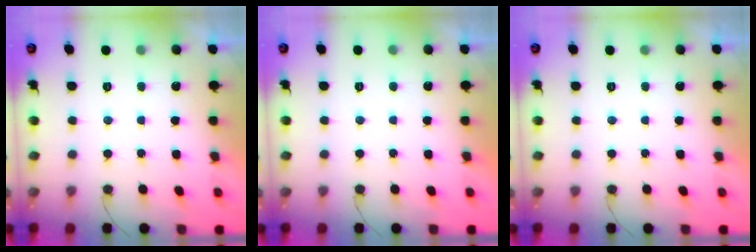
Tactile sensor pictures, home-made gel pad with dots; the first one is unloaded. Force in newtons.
{"total": 1.7, "press": 1.7, "slide": 0.1}
{"total": 0.0}